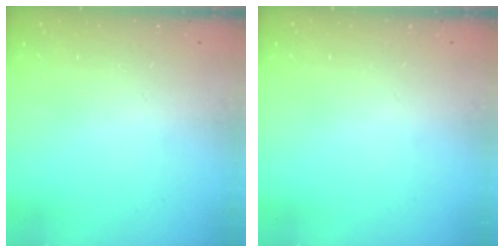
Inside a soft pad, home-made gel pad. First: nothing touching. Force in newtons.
{"total": 0.0}